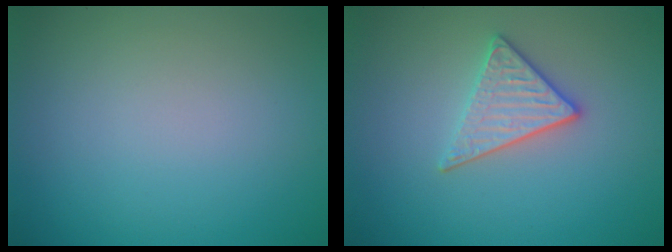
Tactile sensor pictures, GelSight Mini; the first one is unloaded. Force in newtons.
{"total": 2.9, "press": 2.7, "slide": 1.1}